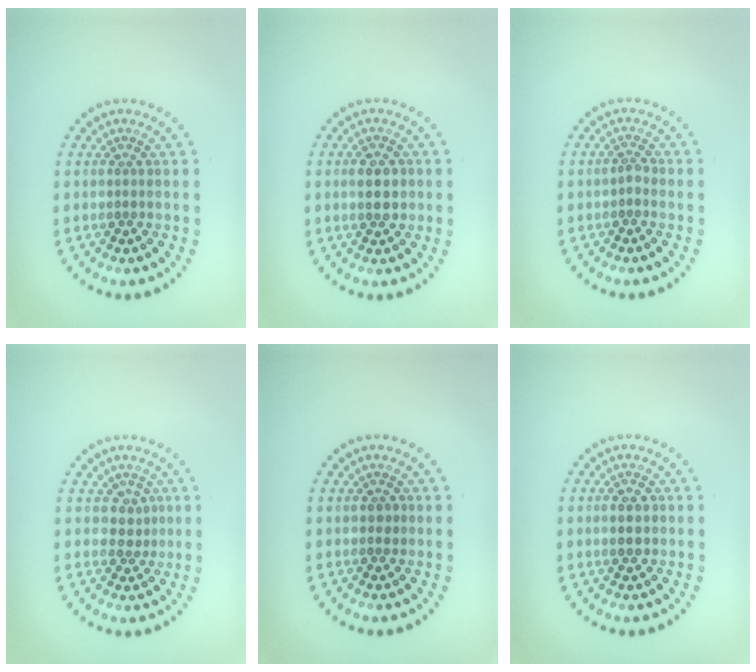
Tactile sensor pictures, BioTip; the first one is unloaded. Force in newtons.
{"total": 2.8, "press": 2.8, "slide": 0.0}
{"total": 1.0, "press": 0.7, "slide": 0.6}
{"total": 1.6, "press": 1.3, "slide": 1.0}
{"total": 0.7, "press": 0.7, "slide": 0.2}
{"total": 2.4, "press": 2.4, "slide": 0.1}